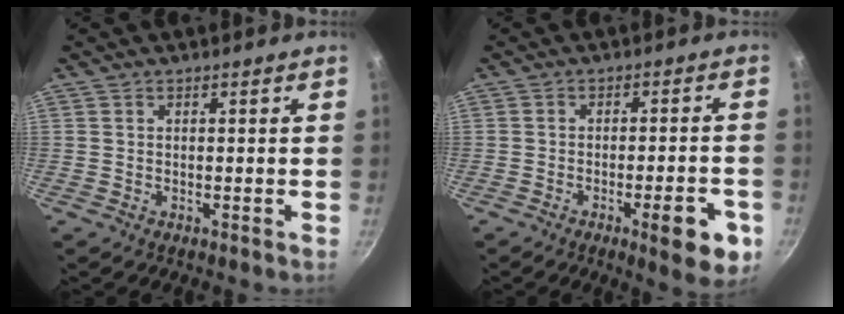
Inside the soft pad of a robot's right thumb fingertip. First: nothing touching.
{"total": 9.8, "force": [-4.1, 2.7, 8.4], "torque": [-0.087, 0.018, -0.049]}